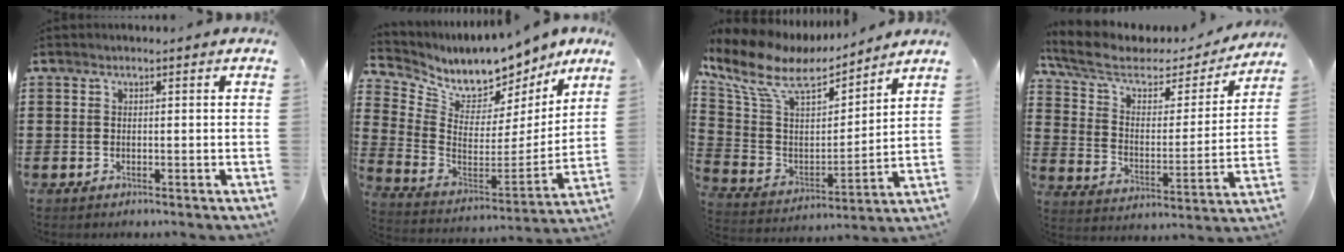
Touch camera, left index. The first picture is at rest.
{"total": 9.0, "force": [8.3, 3.0, 1.6], "torque": [-0.066, -0.071, 0.144]}
{"total": 10.8, "force": [7.5, 4.7, 6.1], "torque": [-0.151, -0.035, 0.131]}
{"total": 7.2, "force": [4.7, 3.5, 4.2], "torque": [-0.109, -0.022, 0.077]}